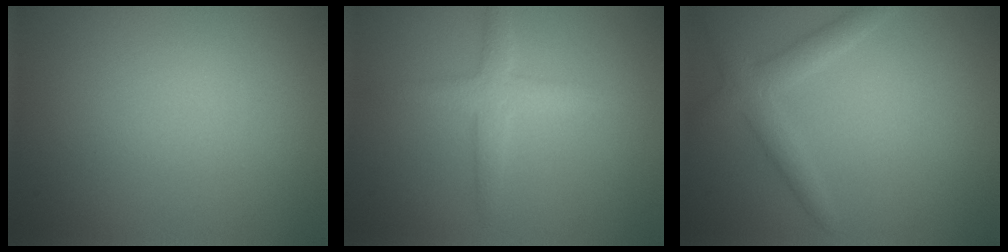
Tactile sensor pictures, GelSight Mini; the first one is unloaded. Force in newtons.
{"total": 2.9, "press": 2.9, "slide": 0.1}
{"total": 2.8, "press": 2.7, "slide": 0.2}